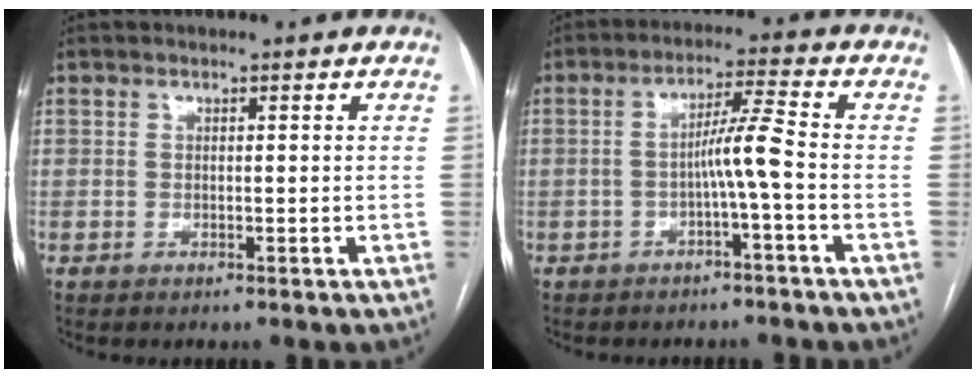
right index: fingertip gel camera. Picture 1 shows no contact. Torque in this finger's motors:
{"motor_torque": [0.29, 0.08, 0.12, 0.05]}